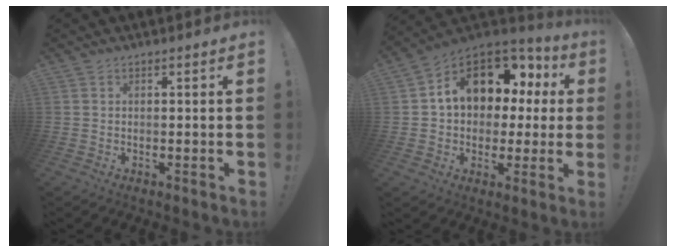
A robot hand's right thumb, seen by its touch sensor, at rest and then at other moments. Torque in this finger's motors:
{"motor_torque": [1.42, 1.45, 0.84, -0.56, 0.08]}